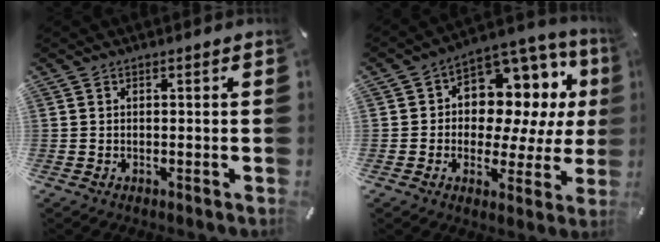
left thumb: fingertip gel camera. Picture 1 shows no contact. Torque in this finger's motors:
{"motor_torque": [0.64, 0.63, 0.78, 0.36, 0.14]}